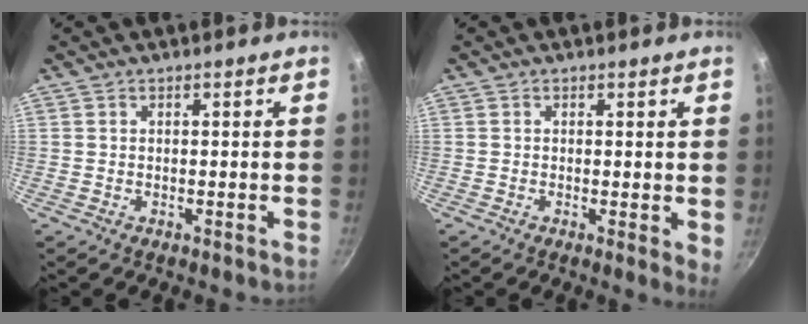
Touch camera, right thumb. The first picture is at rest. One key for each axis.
{"total": 3.0, "fx": 0.2, "fy": 0.8, "fz": 2.9, "tx": -0.043, "ty": -0.011, "tz": -0.001}